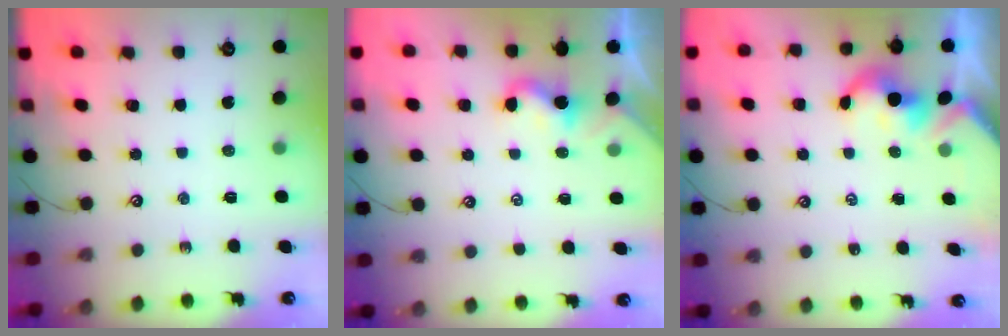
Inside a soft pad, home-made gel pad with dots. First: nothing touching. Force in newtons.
{"total": 1.8, "press": 1.8, "slide": 0.3}
{"total": 2.0, "press": 2.0, "slide": 0.2}